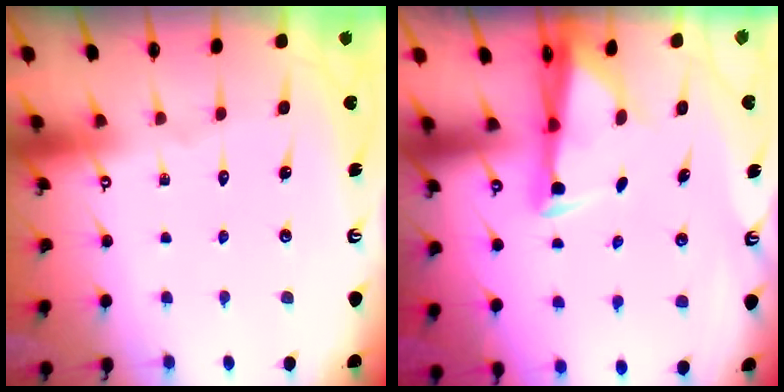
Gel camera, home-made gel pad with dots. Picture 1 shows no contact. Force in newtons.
{"total": 2.9, "press": 2.7, "slide": 1.0}